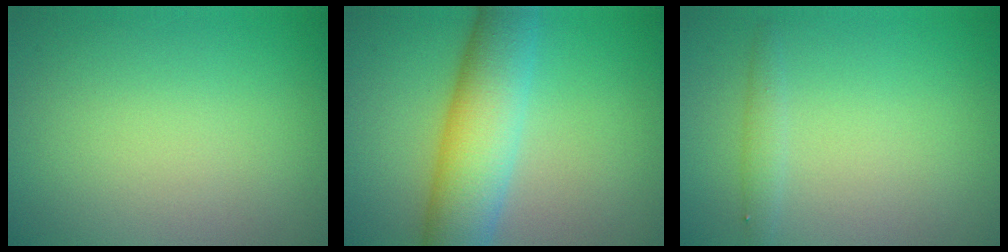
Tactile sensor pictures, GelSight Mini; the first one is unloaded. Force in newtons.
{"total": 7.7, "press": 7.7, "slide": 0.3}
{"total": 1.1, "press": 1.1, "slide": 0.1}